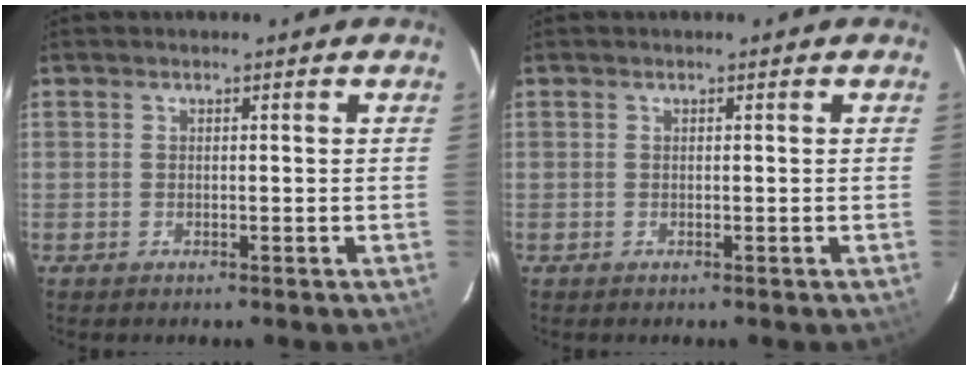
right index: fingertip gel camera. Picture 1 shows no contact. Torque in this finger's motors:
{"motor_torque": [0.00, 0.00, 0.00, 0.00]}